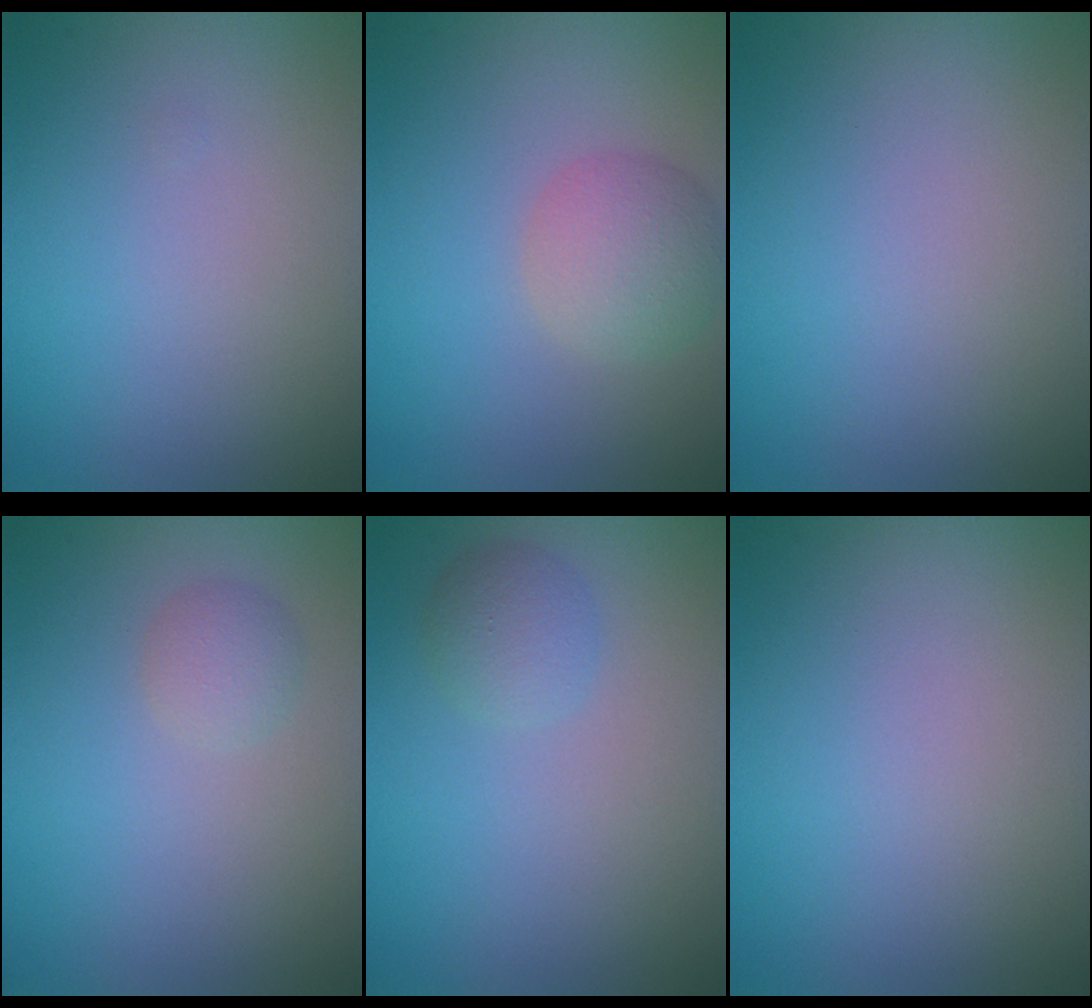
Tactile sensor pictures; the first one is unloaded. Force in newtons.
{"total": 3.4, "press": 3.4, "slide": 0.2}
{"total": 0.0}
{"total": 1.4, "press": 1.4, "slide": 0.1}
{"total": 1.8, "press": 1.8, "slide": 0.1}
{"total": 0.0}